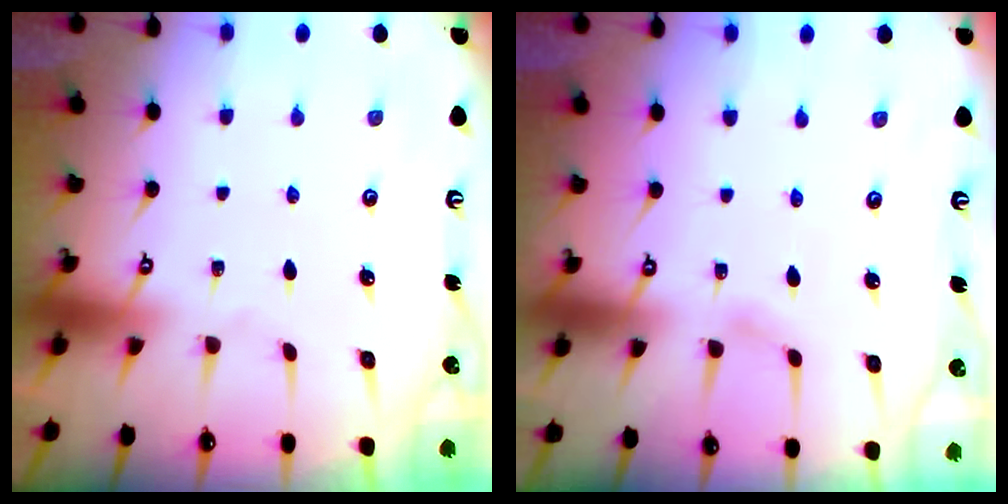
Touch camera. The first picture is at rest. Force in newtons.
{"total": 4.2, "press": 4.2, "slide": 0.5}